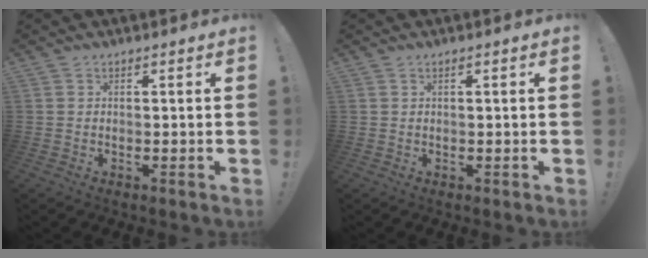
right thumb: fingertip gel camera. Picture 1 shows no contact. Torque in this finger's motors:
{"motor_torque": [0.07, 0.07, -0.01, 0.11, -0.05]}